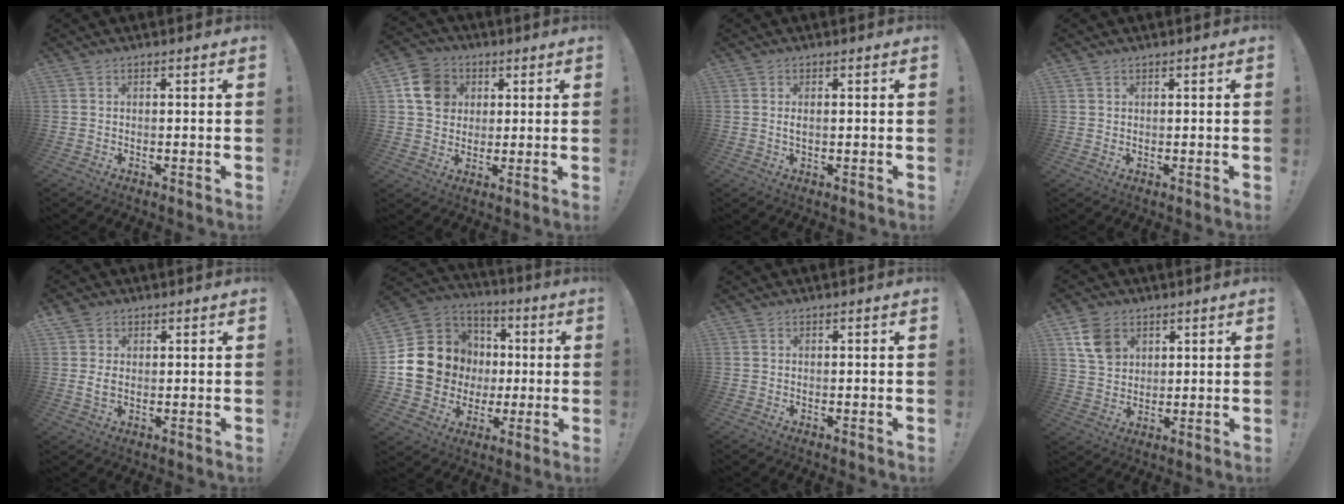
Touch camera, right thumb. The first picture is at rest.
{"total": 11.5, "force": [3.6, 9.9, 4.6], "torque": [-0.054, -0.007, 0.074]}
{"total": 1.4, "force": [0.2, 0.4, 1.3], "torque": [-0.017, -0.002, 0.001]}
{"total": 0.9, "force": [0.7, 0.6, 0.2], "torque": [0.000, -0.002, 0.013]}
{"total": 3.8, "force": [1.2, 2.6, 2.5], "torque": [-0.031, -0.001, 0.022]}
{"total": 18.5, "force": [0.8, 16.9, 7.4], "torque": [-0.124, 0.011, 0.058]}
{"total": 0.0}
{"total": 9.8, "force": [4.8, 7.3, 4.4], "torque": [-0.062, -0.015, 0.096]}